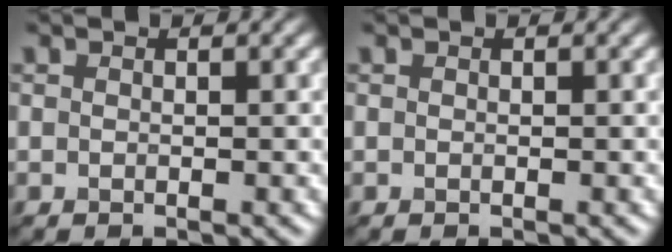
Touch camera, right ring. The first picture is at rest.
{"total": 0.0}